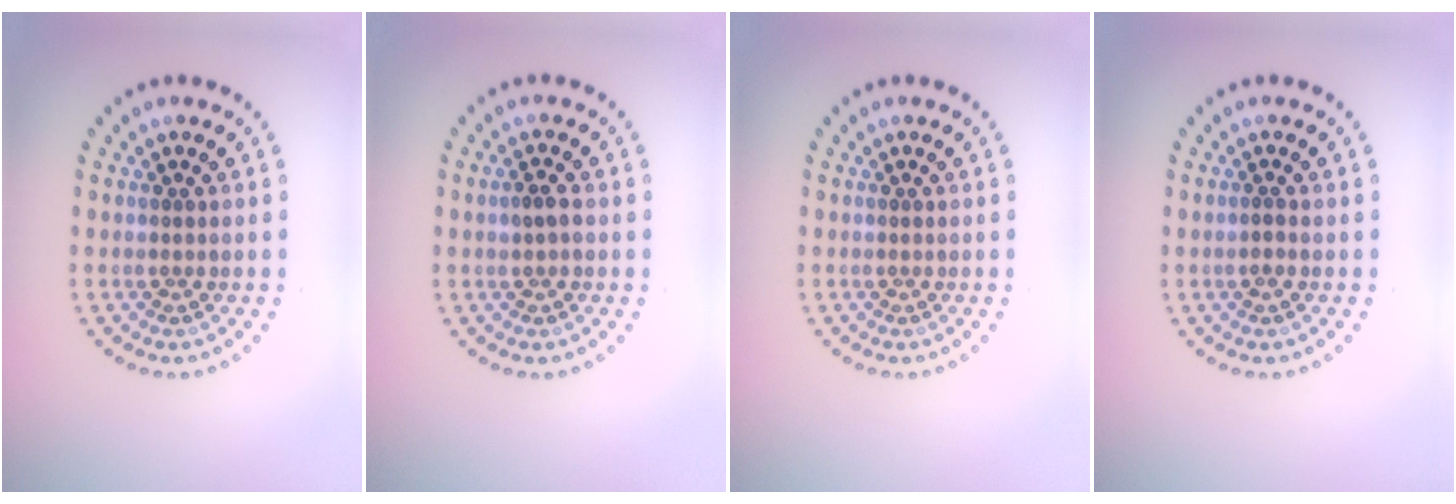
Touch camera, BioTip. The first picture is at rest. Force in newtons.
{"total": 1.4, "press": 1.4, "slide": 0.1}
{"total": 0.0}
{"total": 0.6, "press": 0.3, "slide": 0.4}